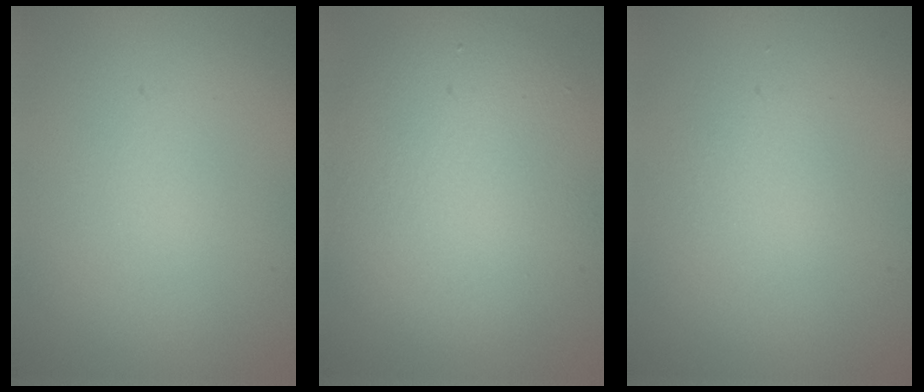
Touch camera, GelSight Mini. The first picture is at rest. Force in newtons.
{"total": 7.4, "press": 7.4, "slide": 0.2}
{"total": 1.3, "press": 1.3, "slide": 0.0}